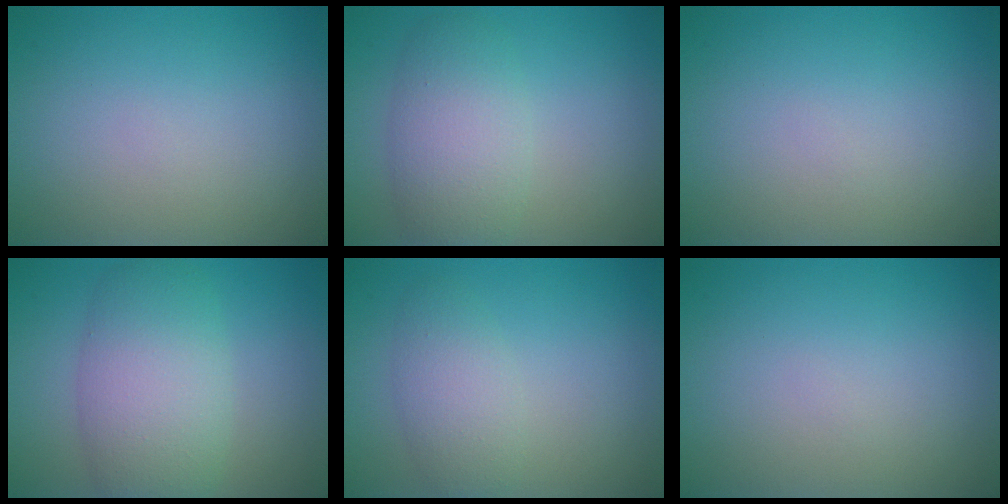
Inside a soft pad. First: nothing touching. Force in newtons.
{"total": 4.9, "press": 4.9, "slide": 0.1}
{"total": 0.0}
{"total": 6.7, "press": 6.7, "slide": 0.6}
{"total": 2.9, "press": 2.9, "slide": 0.1}
{"total": 0.0}